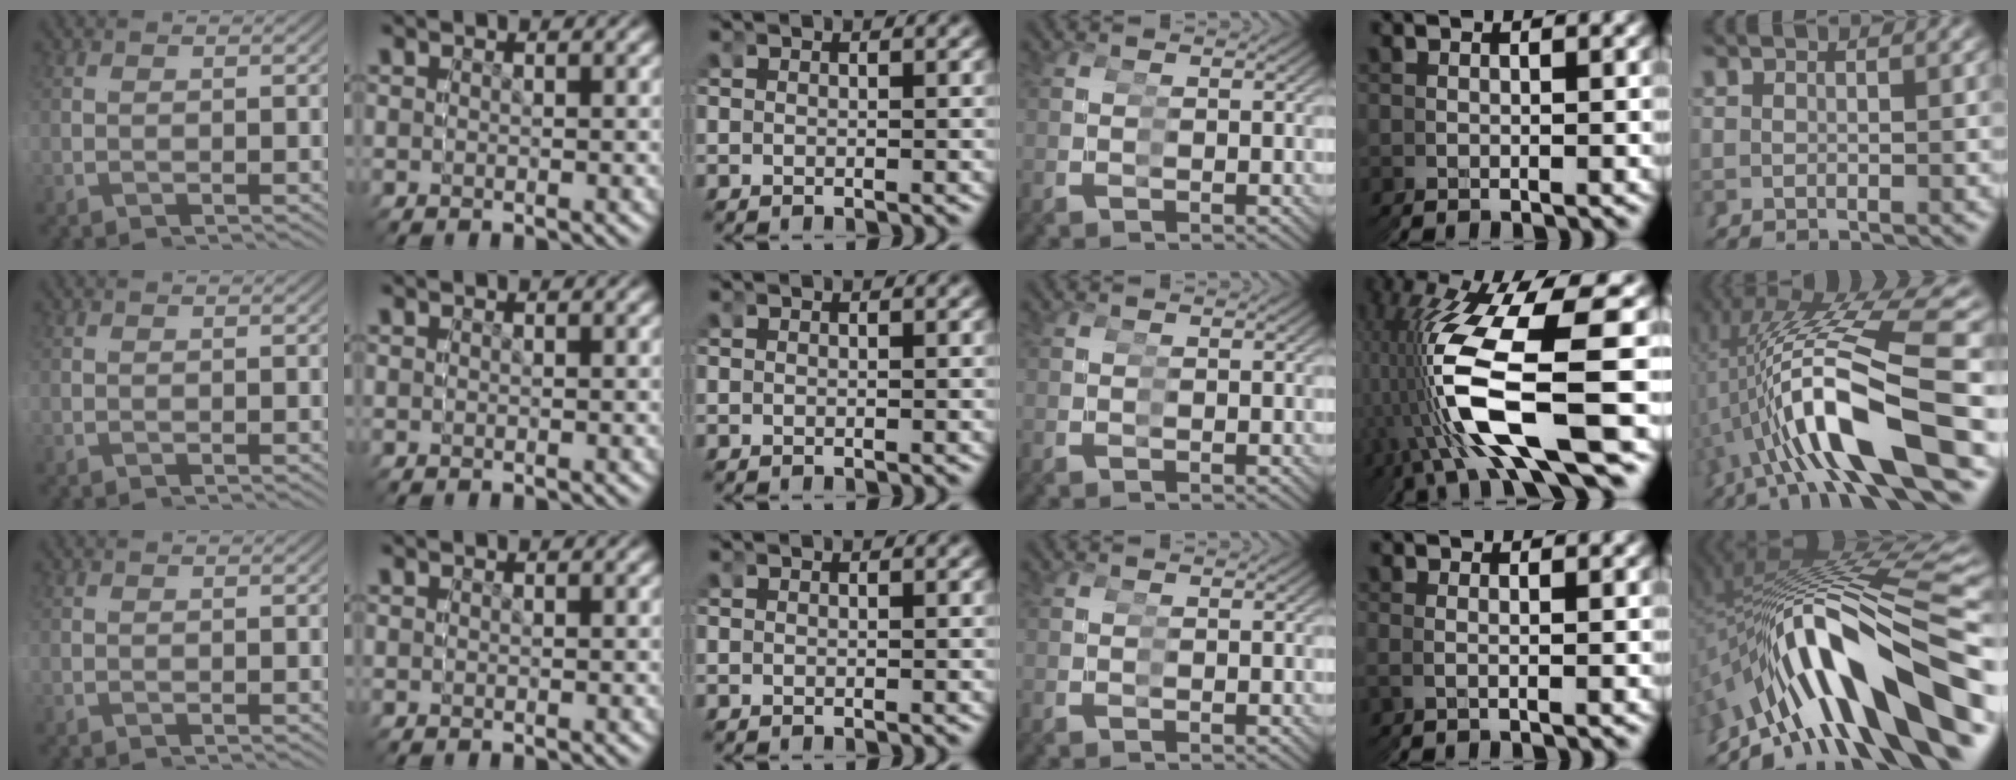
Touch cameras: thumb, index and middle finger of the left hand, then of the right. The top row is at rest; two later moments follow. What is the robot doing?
{"motion": "grasp_and_lifting", "object": "cup"}